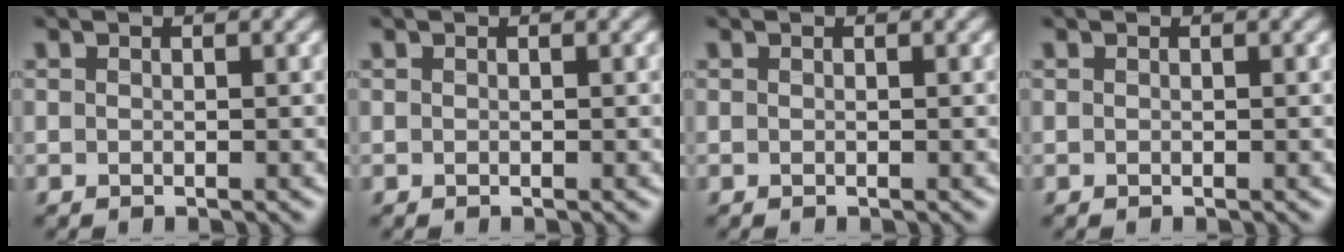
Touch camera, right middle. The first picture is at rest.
{"total": 0.0}
{"total": 0.0}
{"total": 0.0}